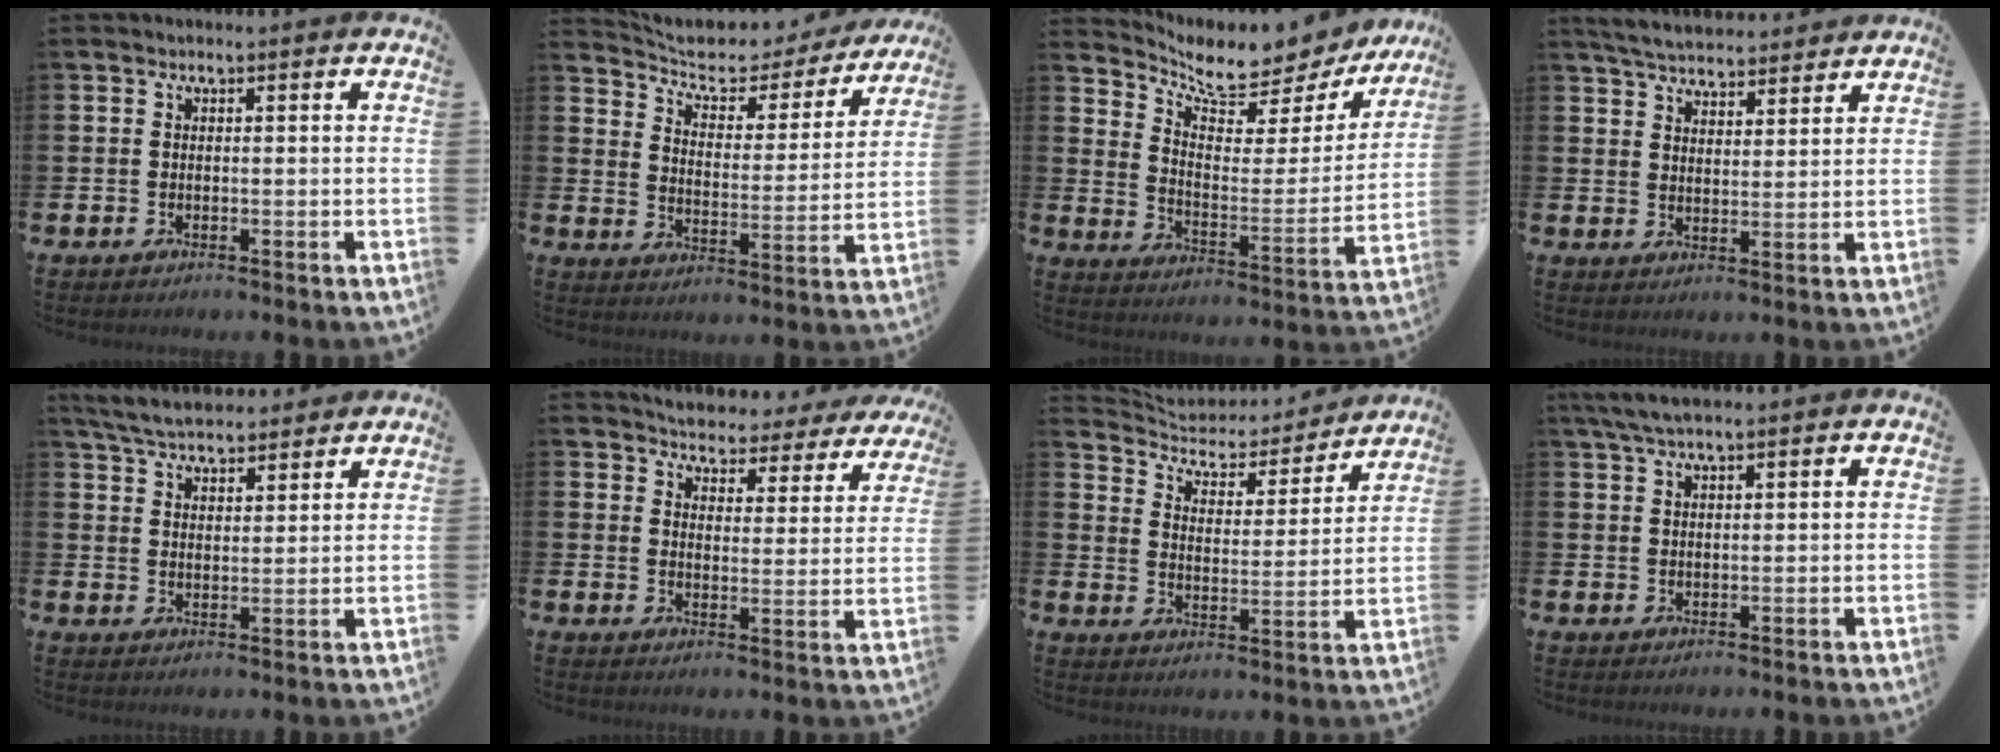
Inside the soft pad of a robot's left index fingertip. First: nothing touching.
{"total": 6.2, "force": [5.7, 2.0, 1.4], "torque": [-0.065, -0.043, 0.095]}
{"total": 7.6, "force": [7.0, 2.0, 2.0], "torque": [-0.068, -0.060, 0.117]}
{"total": 5.4, "force": [5.3, 1.0, 0.7], "torque": [-0.030, -0.025, 0.095]}
{"total": 5.9, "force": [5.7, 1.2, 1.0], "torque": [-0.046, -0.021, 0.104]}
{"total": 4.2, "force": [4.1, 0.6, 0.0], "torque": [-0.022, -0.040, 0.065]}
{"total": 5.8, "force": [5.4, 2.0, 0.9], "torque": [-0.055, -0.043, 0.088]}
{"total": 3.8, "force": [3.2, 0.7, 2.0], "torque": [-0.052, 0.001, 0.060]}